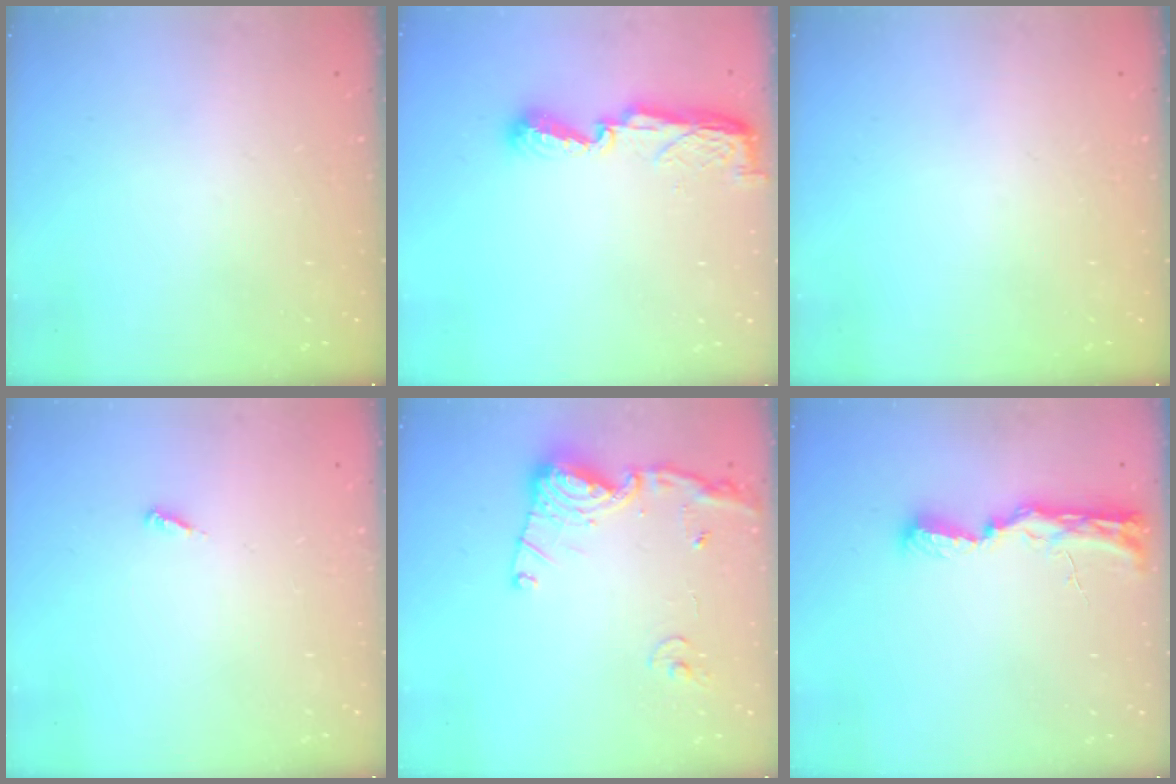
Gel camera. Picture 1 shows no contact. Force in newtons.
{"total": 8.5, "press": 8.5, "slide": 0.1}
{"total": 0.0}
{"total": 2.1, "press": 2.1, "slide": 0.1}
{"total": 13.8, "press": 13.8, "slide": 1.5}
{"total": 11.1, "press": 9.8, "slide": 5.2}